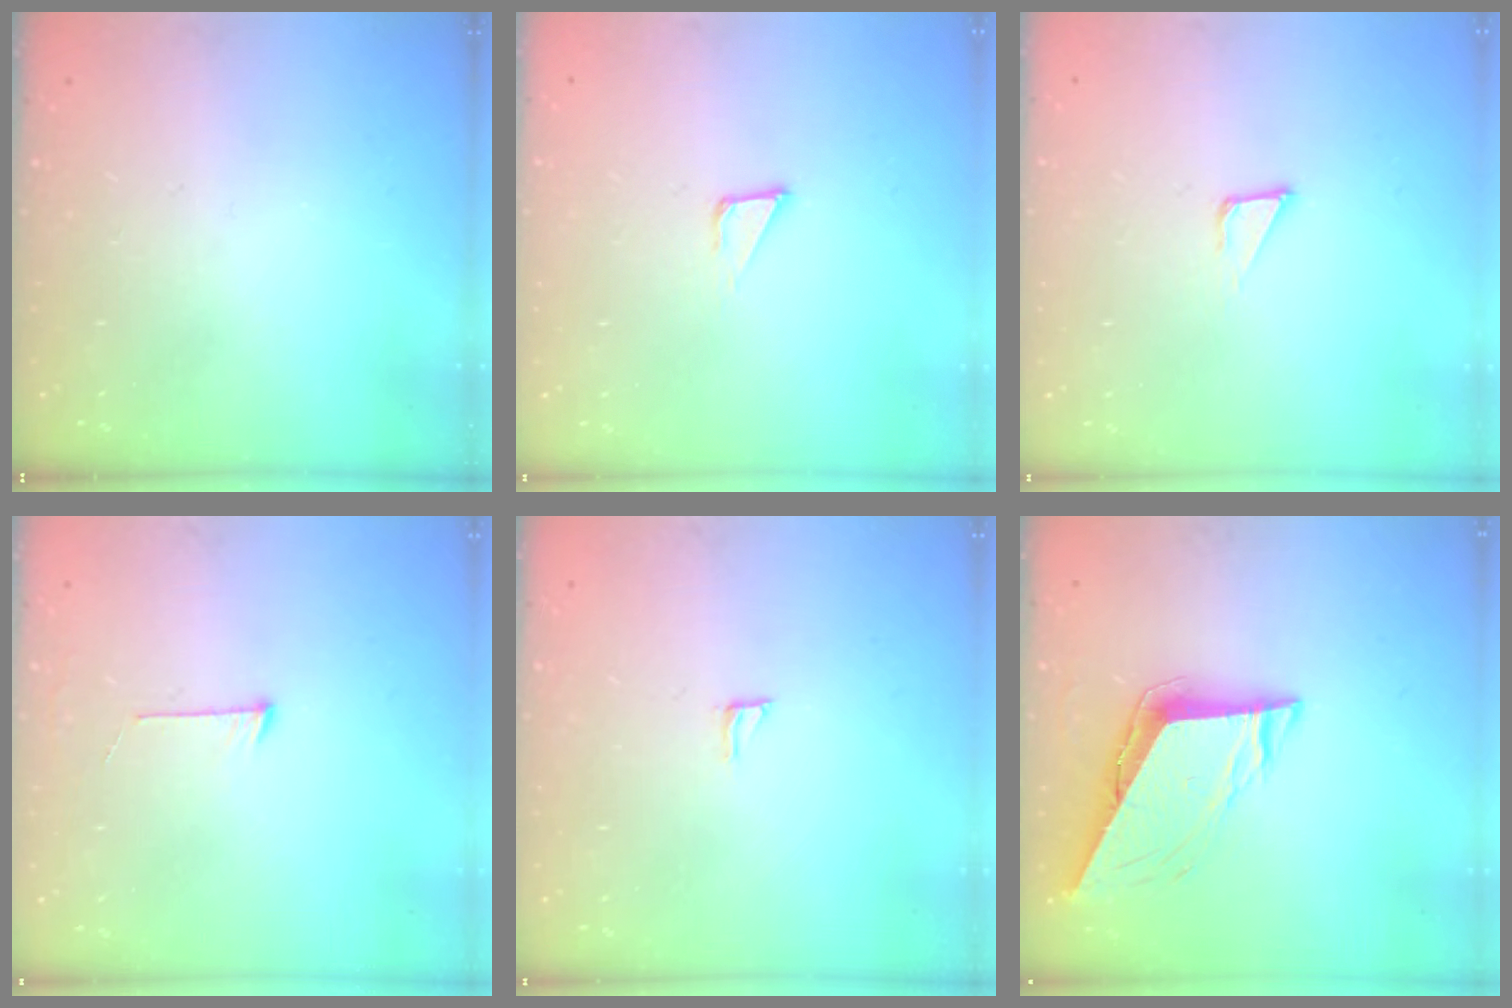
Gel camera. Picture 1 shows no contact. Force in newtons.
{"total": 2.8, "press": 2.8, "slide": 0.1}
{"total": 2.8, "press": 2.8, "slide": 0.1}
{"total": 5.5, "press": 5.5, "slide": 0.5}
{"total": 4.2, "press": 4.2, "slide": 0.4}
{"total": 8.1, "press": 8.1, "slide": 0.3}